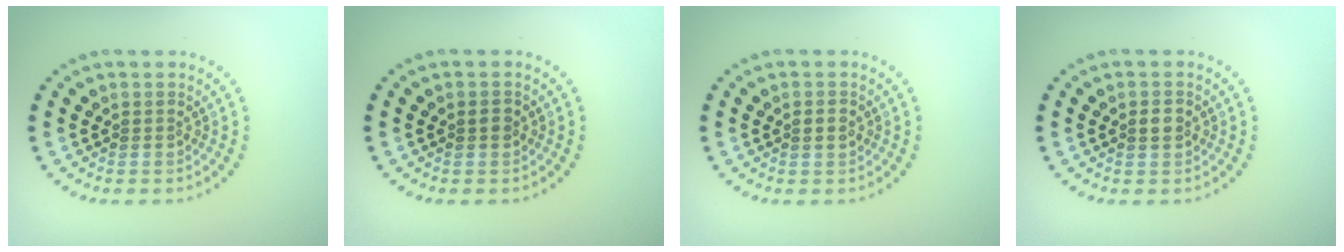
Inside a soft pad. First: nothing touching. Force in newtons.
{"total": 0.9, "press": 0.9, "slide": 0.2}
{"total": 1.1, "press": 1.1, "slide": 0.1}
{"total": 1.6, "press": 1.6, "slide": 0.3}